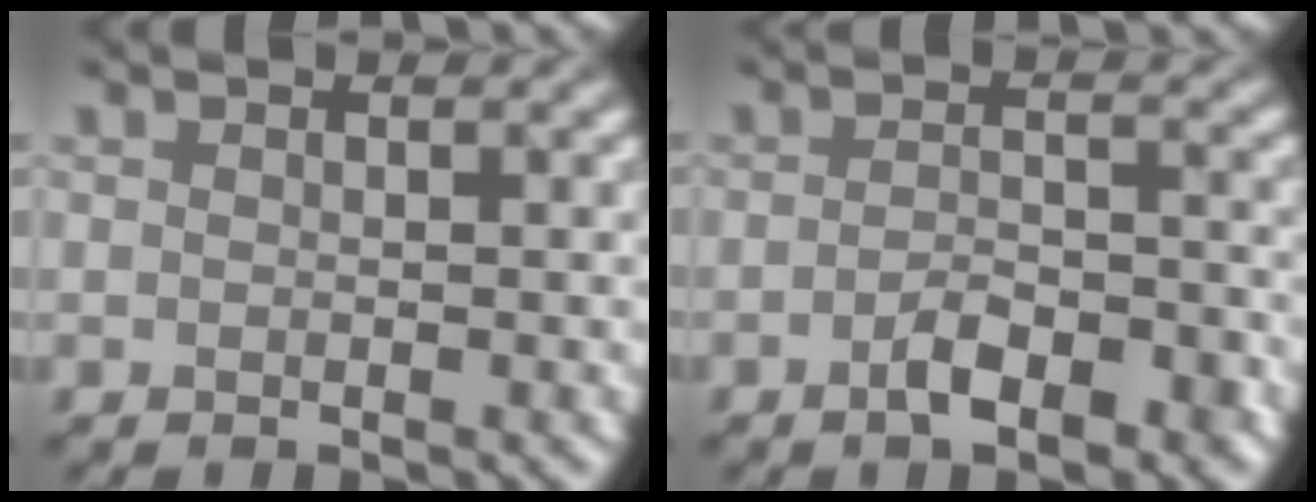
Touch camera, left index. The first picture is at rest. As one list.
[{"total": 3.7, "force": [-2.0, 1.5, 2.7], "torque": [-0.044, 0.002, -0.035]}]